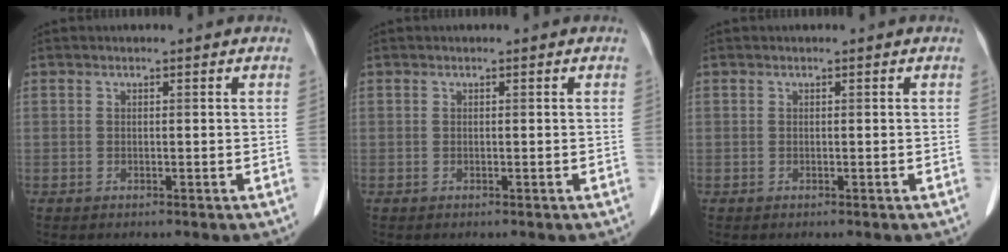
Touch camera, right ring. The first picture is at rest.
{"total": 0.0}
{"total": 0.0}